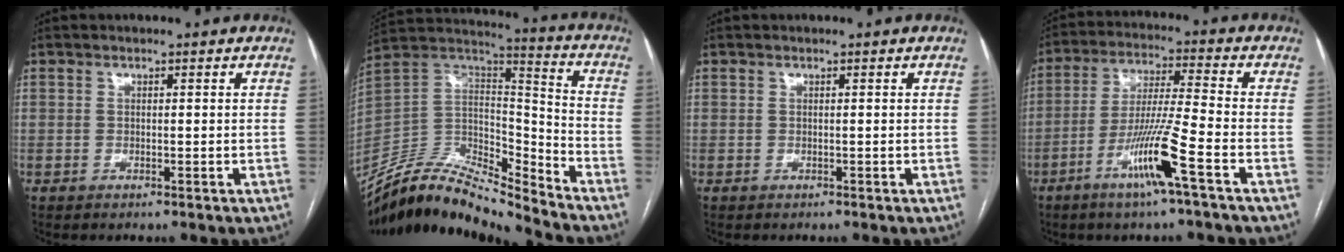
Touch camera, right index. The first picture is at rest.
{"total": 17.4, "force": [-16.6, 1.9, 4.9], "torque": [-0.074, 0.061, -0.298]}
{"total": 0.0}
{"total": 11.0, "force": [-5.4, -1.0, 9.6], "torque": [-0.185, -0.011, -0.105]}